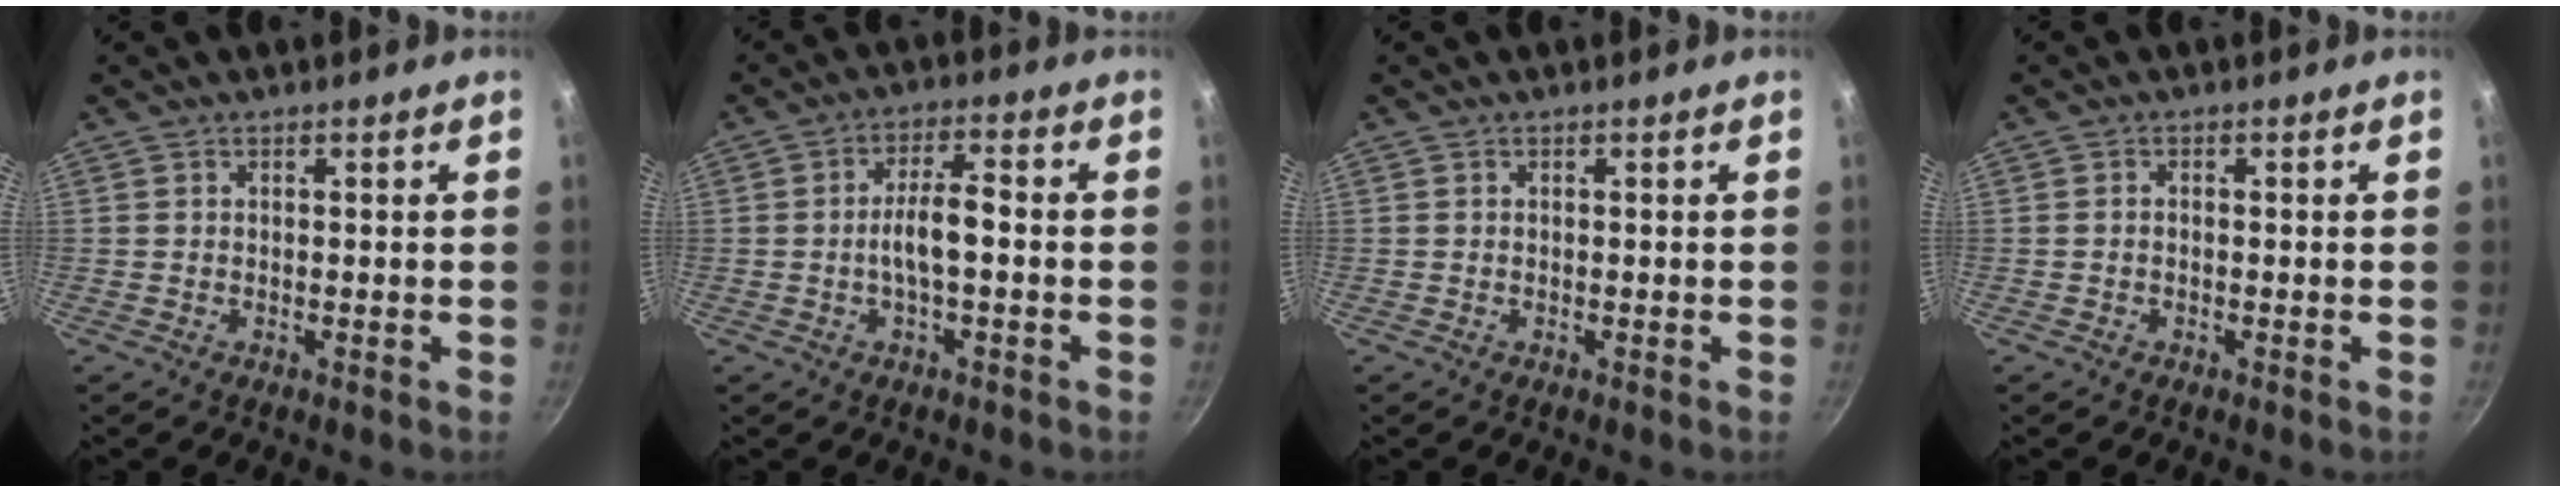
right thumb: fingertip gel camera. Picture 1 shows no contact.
{"total": 6.1, "force": [-1.0, 1.9, 5.7], "torque": [-0.101, 0.026, -0.020]}
{"total": 0.0}
{"total": 0.7, "force": [-0.3, 0.5, 0.4], "torque": [-0.009, 0.005, -0.006]}